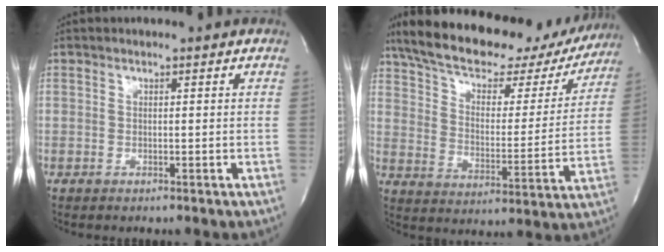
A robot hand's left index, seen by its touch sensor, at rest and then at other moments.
{"total": 26.7, "force": [21.8, 9.6, 12.2], "torque": [-0.205, 0.025, 0.294]}